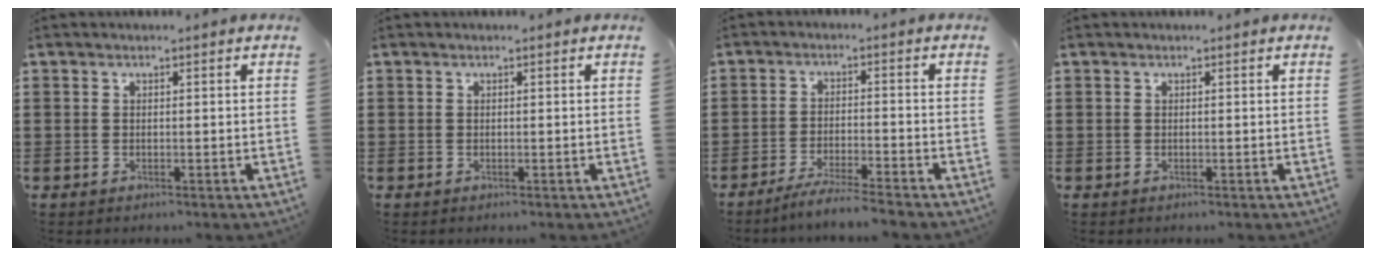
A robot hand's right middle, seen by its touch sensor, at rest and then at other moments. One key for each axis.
{"total": 0.0}
{"total": 3.9, "fx": -3.6, "fy": -0.4, "fz": 1.3, "tx": -0.023, "ty": -0.006, "tz": -0.069}
{"total": 0.0}